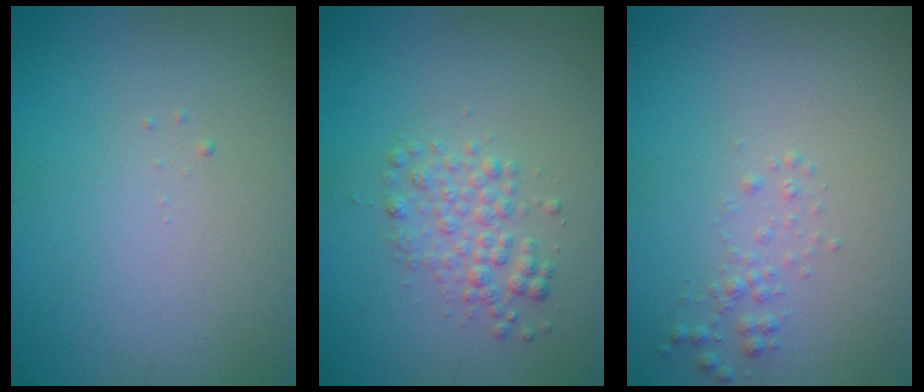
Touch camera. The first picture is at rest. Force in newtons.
{"total": 2.2, "press": 2.2, "slide": 0.0}
{"total": 1.1, "press": 1.1, "slide": 0.0}